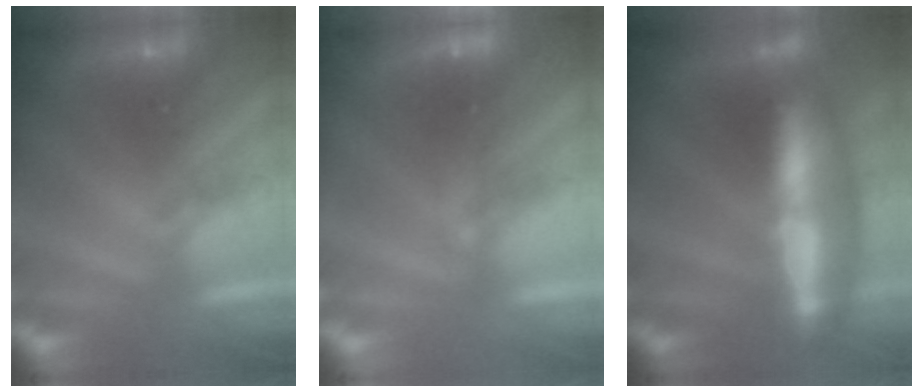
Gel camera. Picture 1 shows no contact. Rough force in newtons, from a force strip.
{"total": 4.2}
{"total": 6.3}